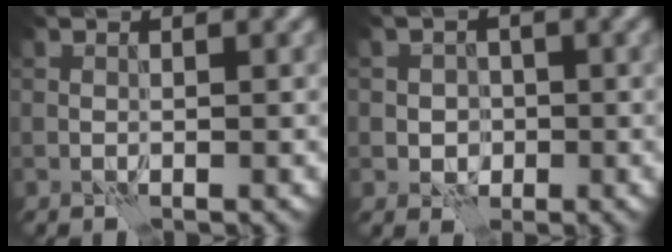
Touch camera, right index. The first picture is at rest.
{"total": 2.2, "force": [-0.6, 1.9, 0.8], "torque": [0.003, 0.000, -0.021]}